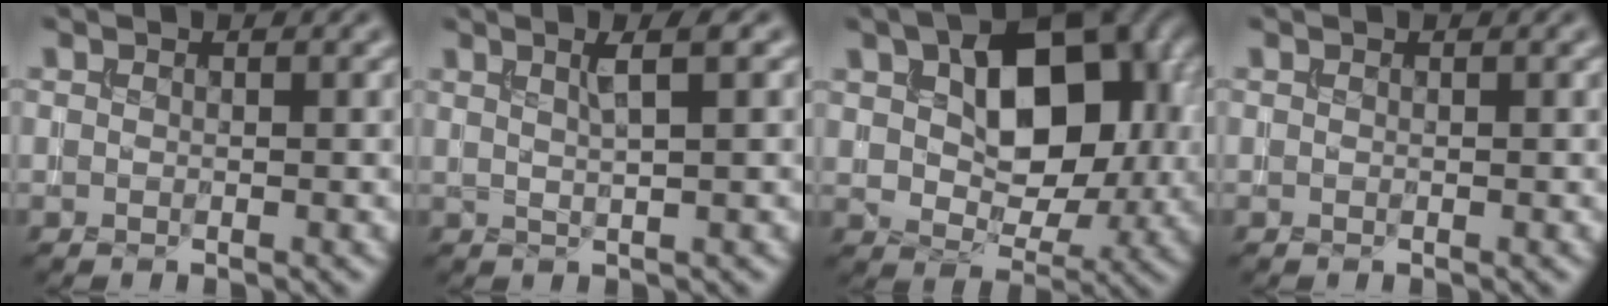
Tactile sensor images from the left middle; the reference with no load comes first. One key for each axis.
{"total": 2.5, "fx": 1.2, "fy": 0.4, "fz": 2.2, "tx": -0.031, "ty": 0.006, "tz": 0.017}
{"total": 11.6, "fx": 2.9, "fy": 6.8, "fz": 8.9, "tx": -0.129, "ty": 0.011, "tz": 0.048}
{"total": 0.0}